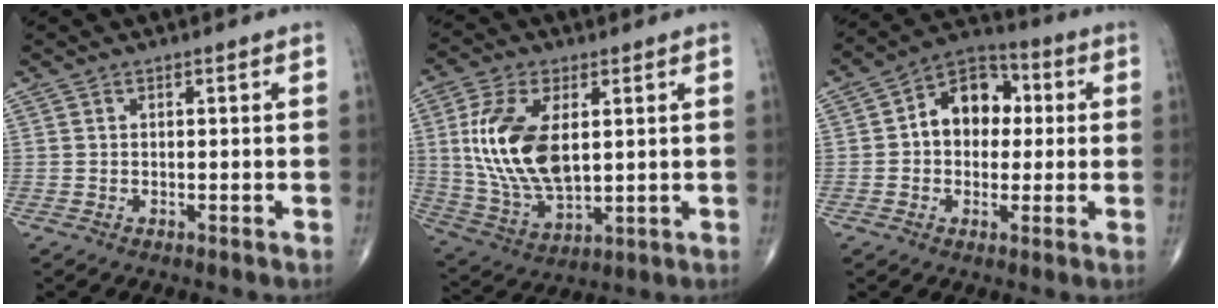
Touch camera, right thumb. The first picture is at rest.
{"total": 16.1, "force": [2.8, 8.4, 13.4], "torque": [-0.270, -0.014, 0.065]}
{"total": 11.6, "force": [1.3, 8.6, 7.7], "torque": [-0.082, 0.024, 0.009]}